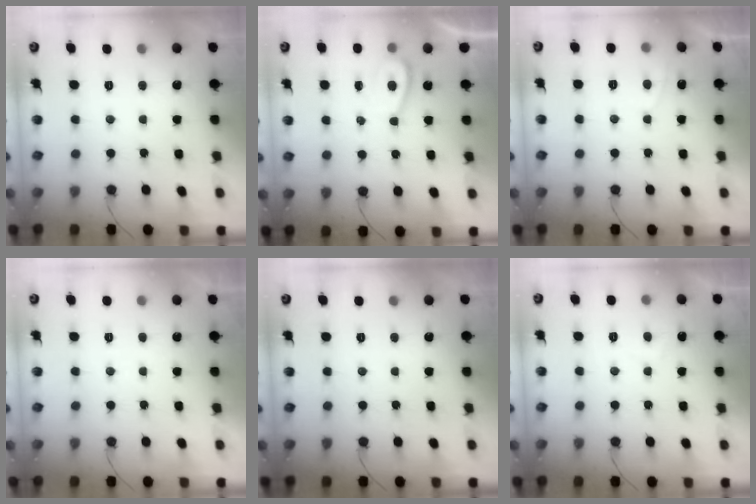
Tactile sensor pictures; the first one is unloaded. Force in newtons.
{"total": 2.2, "press": 2.2, "slide": 0.5}
{"total": 1.1, "press": 0.9, "slide": 0.6}
{"total": 2.2, "press": 2.2, "slide": 0.3}
{"total": 0.0}
{"total": 1.7, "press": 1.5, "slide": 0.7}